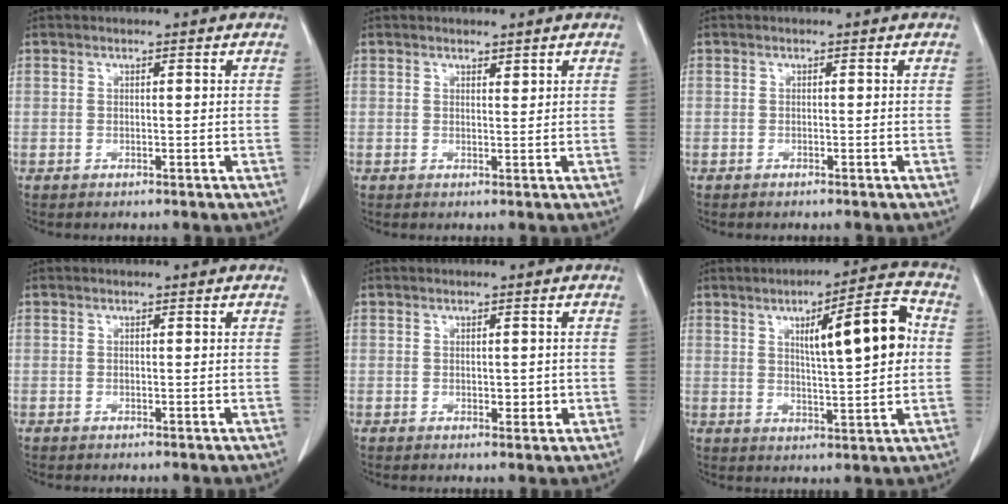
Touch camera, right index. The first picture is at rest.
{"total": 0.8, "force": [0.7, 0.2, 0.2], "torque": [-0.006, -0.006, 0.012]}
{"total": 0.0}
{"total": 0.0}
{"total": 1.9, "force": [-0.1, 1.1, 1.5], "torque": [-0.015, -0.002, 0.002]}
{"total": 11.9, "force": [2.5, 1.8, 11.5], "torque": [-0.165, 0.018, 0.037]}